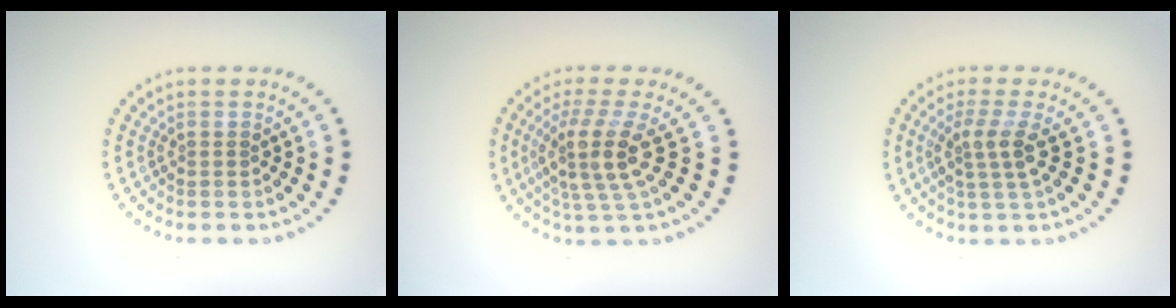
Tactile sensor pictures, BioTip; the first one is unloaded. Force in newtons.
{"total": 4.1, "press": 3.0, "slide": 2.8}
{"total": 2.7, "press": 2.0, "slide": 1.9}